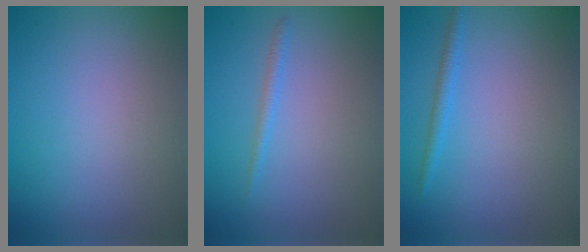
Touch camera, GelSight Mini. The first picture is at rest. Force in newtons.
{"total": 1.0, "press": 1.0, "slide": 0.1}
{"total": 1.3, "press": 1.3, "slide": 0.1}